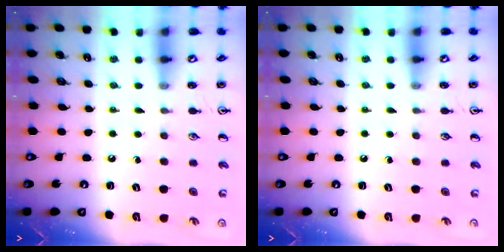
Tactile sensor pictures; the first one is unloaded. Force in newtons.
{"total": 0.0}